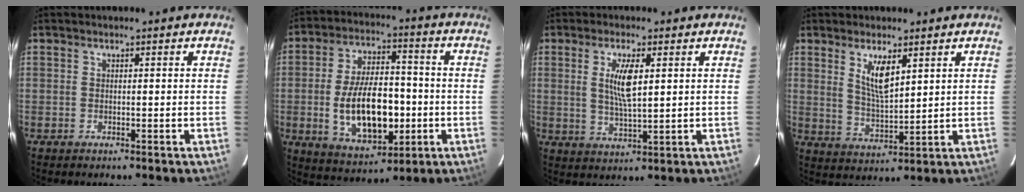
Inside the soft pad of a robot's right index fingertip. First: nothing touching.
{"total": 16.2, "force": [-3.0, 8.2, 13.6], "torque": [-0.260, 0.004, -0.033]}
{"total": 6.3, "force": [1.6, 1.6, 5.8], "torque": [-0.110, -0.003, 0.033]}
{"total": 6.6, "force": [3.2, 2.0, 5.4], "torque": [-0.098, -0.009, 0.066]}